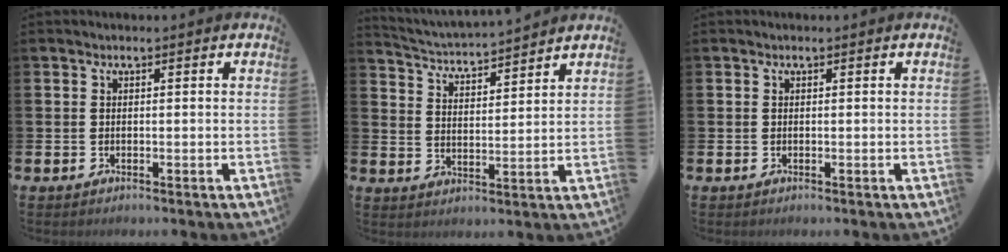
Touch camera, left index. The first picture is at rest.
{"total": 4.1, "force": [4.1, 0.1, 0.1], "torque": [-0.024, -0.036, 0.068]}
{"total": 0.0}